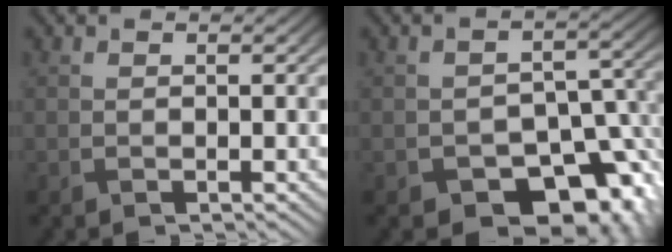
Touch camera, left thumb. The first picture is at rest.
{"total": 12.6, "force": [-7.3, 7.7, 6.8], "torque": [-0.077, -0.019, -0.088]}